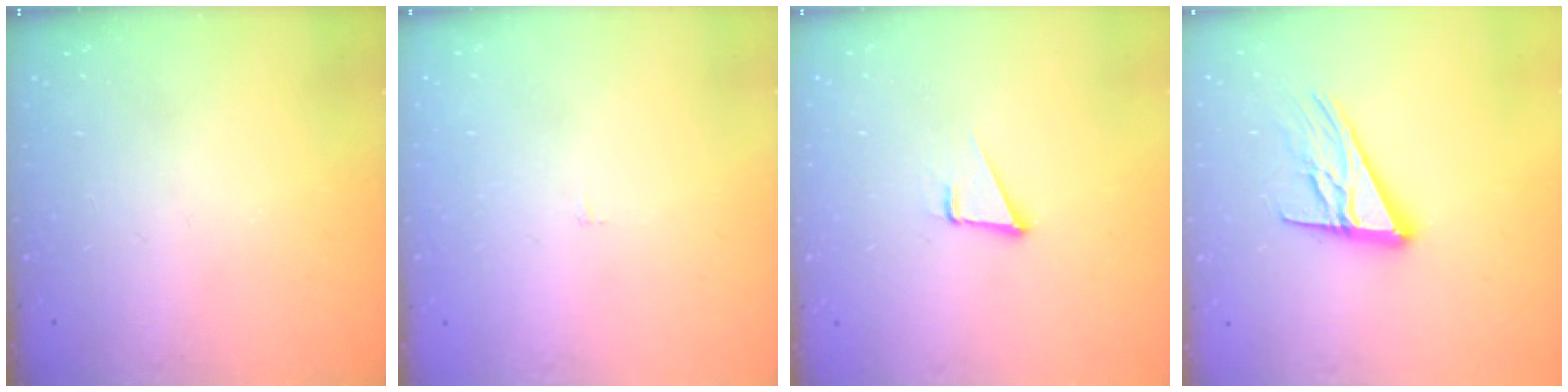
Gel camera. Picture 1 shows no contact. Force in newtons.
{"total": 1.6, "press": 1.6, "slide": 0.1}
{"total": 3.4, "press": 2.4, "slide": 2.4}
{"total": 14.9, "press": 14.6, "slide": 2.9}